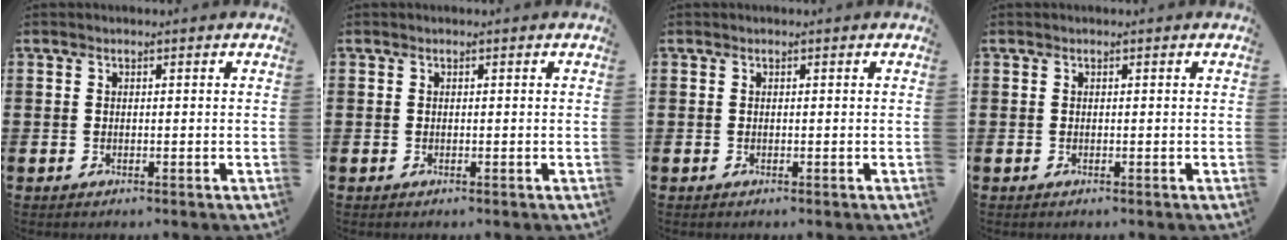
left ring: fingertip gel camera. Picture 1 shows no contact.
{"total": 0.0}
{"total": 0.0}
{"total": 0.0}